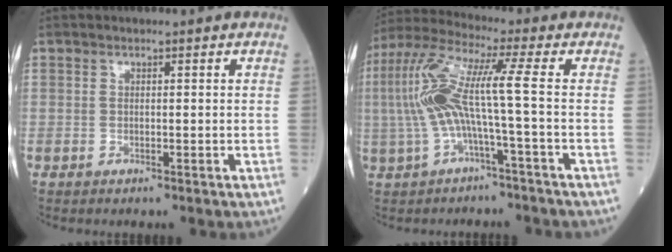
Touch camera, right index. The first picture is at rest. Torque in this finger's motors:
{"motor_torque": [1.80, -0.06, 1.02, 0.21]}